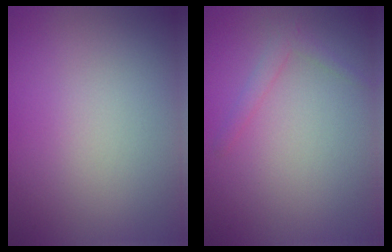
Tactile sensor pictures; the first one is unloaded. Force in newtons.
{"total": 1.3, "press": 1.3, "slide": 0.1}